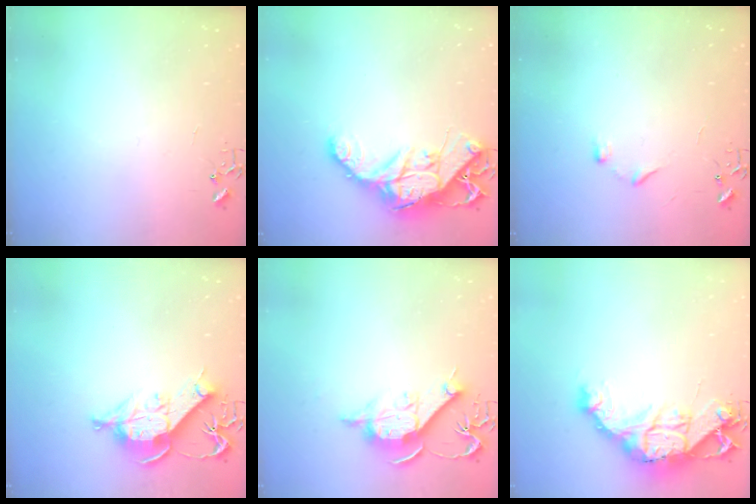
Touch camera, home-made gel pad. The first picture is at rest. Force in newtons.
{"total": 16.1, "press": 16.1, "slide": 1.6}
{"total": 6.7, "press": 6.7, "slide": 0.7}
{"total": 11.0, "press": 11.0, "slide": 1.3}
{"total": 11.7, "press": 11.7, "slide": 0.6}
{"total": 18.1, "press": 18.0, "slide": 2.0}